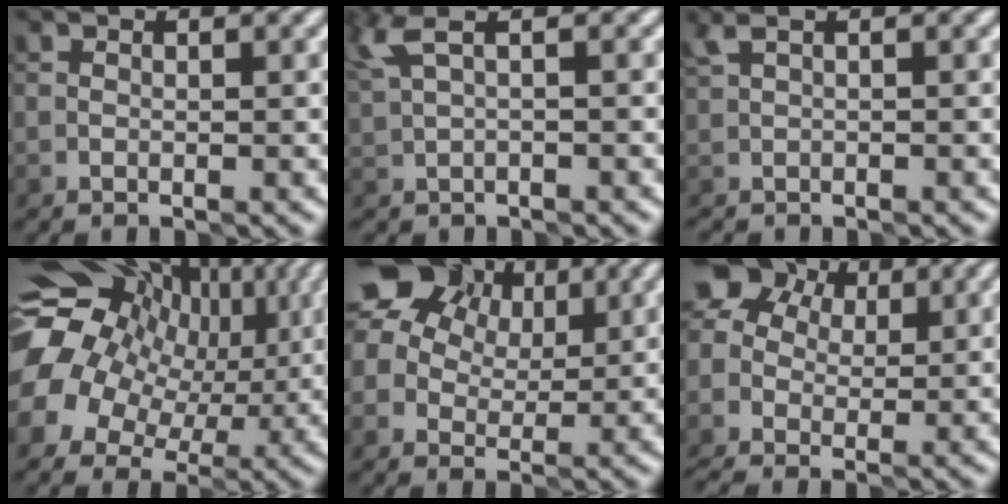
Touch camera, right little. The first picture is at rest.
{"total": 2.3, "force": [1.3, 0.5, 1.9], "torque": [-0.043, 0.008, 0.030]}
{"total": 0.5, "force": [0.2, 0.1, 0.5], "torque": [-0.011, -0.001, 0.007]}
{"total": 15.3, "force": [2.7, 12.6, 8.2], "torque": [-0.153, 0.014, 0.037]}
{"total": 10.7, "force": [5.2, 7.1, 6.1], "torque": [-0.095, 0.037, 0.071]}
{"total": 7.2, "force": [1.8, 5.6, 4.1], "torque": [-0.086, 0.033, 0.019]}